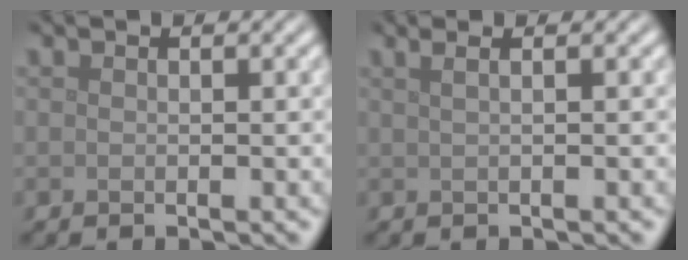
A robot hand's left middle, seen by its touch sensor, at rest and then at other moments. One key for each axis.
{"total": 3.4, "fx": 1.6, "fy": 1.8, "fz": 2.4, "tx": -0.018, "ty": 0.021, "tz": -0.005}